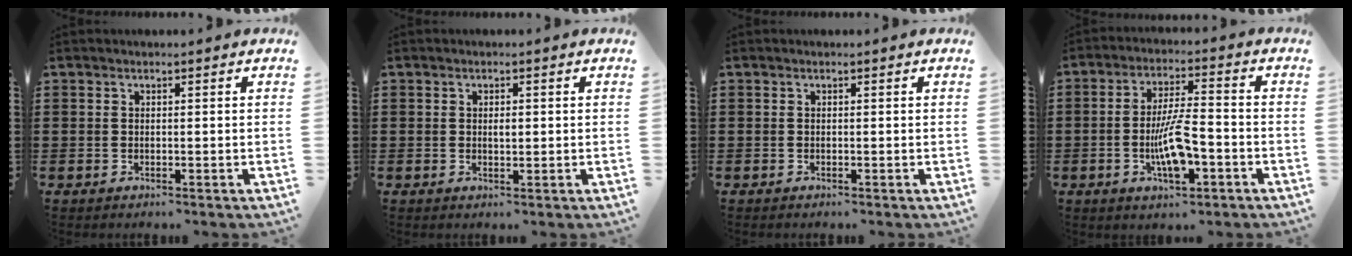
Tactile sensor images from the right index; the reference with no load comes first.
{"total": 1.4, "force": [0.1, 0.5, 1.3], "torque": [-0.026, 0.004, 0.001]}
{"total": 0.0}
{"total": 8.6, "force": [-2.6, 2.7, 7.8], "torque": [-0.162, -0.006, -0.052]}